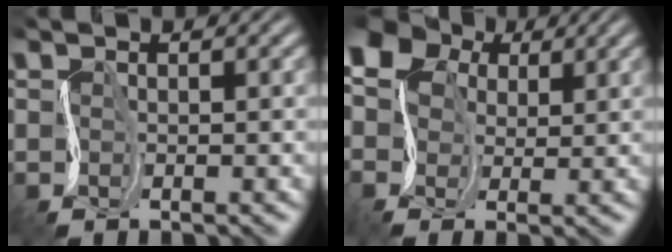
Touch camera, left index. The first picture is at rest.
{"total": 8.1, "force": [2.9, 6.5, 3.8], "torque": [-0.093, 0.032, 0.026]}